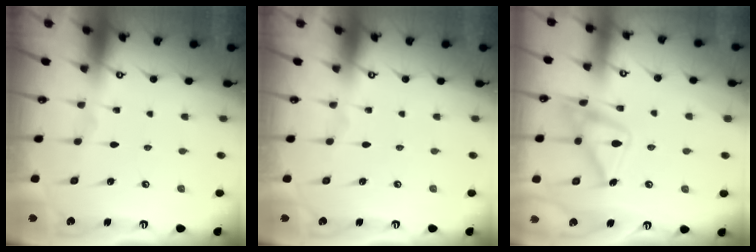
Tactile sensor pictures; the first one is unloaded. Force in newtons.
{"total": 0.0}
{"total": 15.7, "press": 15.7, "slide": 0.6}